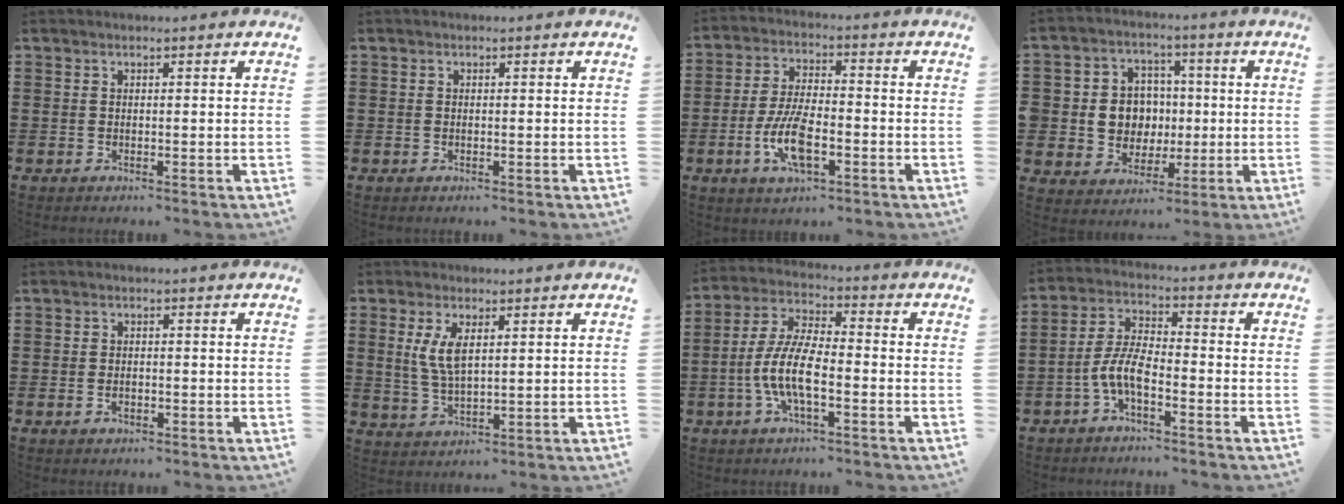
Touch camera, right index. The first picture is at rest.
{"total": 0.0}
{"total": 8.7, "force": [-2.9, 3.5, 7.4], "torque": [-0.169, -0.011, -0.057]}
{"total": 7.3, "force": [0.1, 6.9, 2.3], "torque": [-0.065, 0.014, 0.007]}
{"total": 1.3, "force": [-0.5, 0.7, 0.9], "torque": [-0.019, -0.001, -0.009]}
{"total": 5.4, "force": [1.6, 2.1, 4.7], "torque": [-0.105, 0.002, 0.026]}
{"total": 8.5, "force": [-2.8, 2.7, 7.6], "torque": [-0.183, -0.013, -0.061]}
{"total": 6.4, "force": [-2.9, 2.2, 5.2], "torque": [-0.130, -0.006, -0.063]}